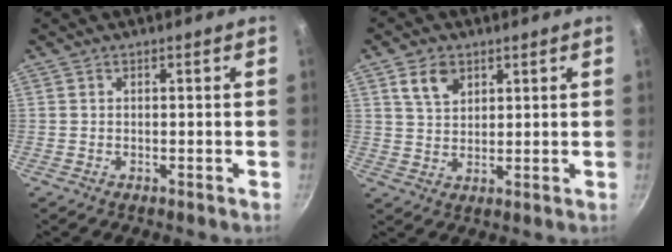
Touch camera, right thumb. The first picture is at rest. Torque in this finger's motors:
{"motor_torque": [0.52, 2.83, 0.71, 0.47, 0.15]}